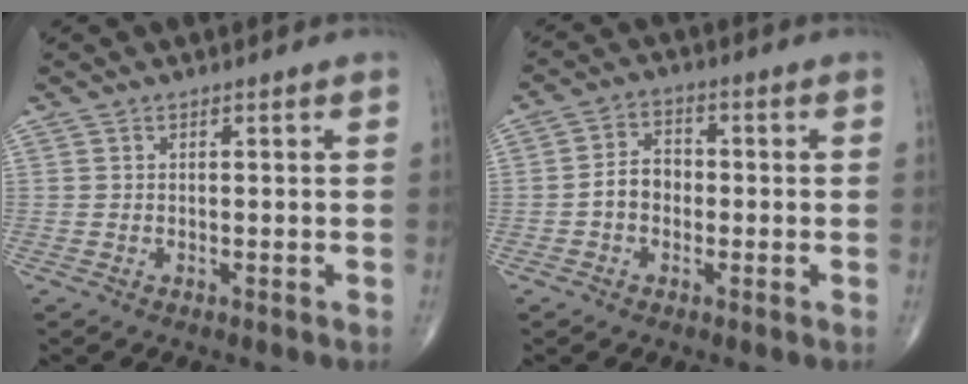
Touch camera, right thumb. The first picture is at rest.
{"total": 4.9, "force": [-0.8, 3.3, 3.6], "torque": [-0.060, 0.022, -0.021]}